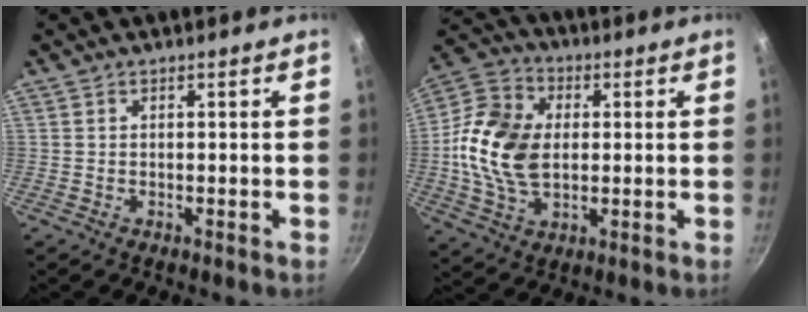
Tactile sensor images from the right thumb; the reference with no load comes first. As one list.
[{"total": 16.5, "force": [0.5, 11.4, 12.0], "torque": [-0.212, 0.011, -0.003]}]